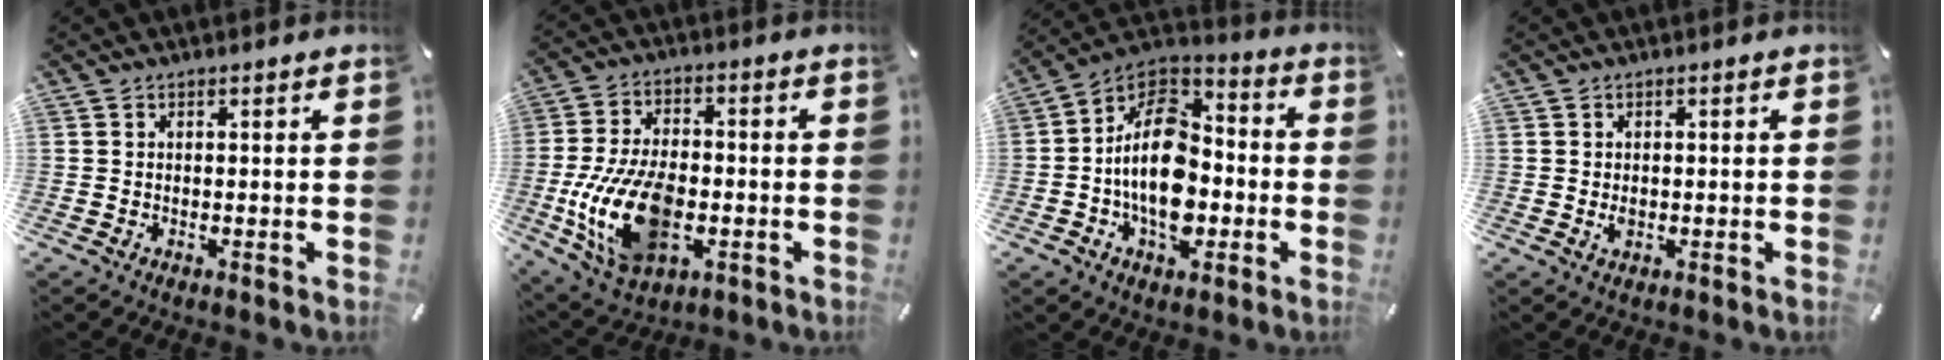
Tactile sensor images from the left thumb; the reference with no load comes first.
{"total": 18.1, "force": [-4.3, 11.2, 13.5], "torque": [-0.285, 0.002, -0.073]}
{"total": 18.3, "force": [-3.4, 12.3, 13.1], "torque": [-0.241, 0.010, -0.064]}
{"total": 1.7, "force": [-0.2, 1.2, 1.2], "torque": [-0.023, 0.002, -0.004]}